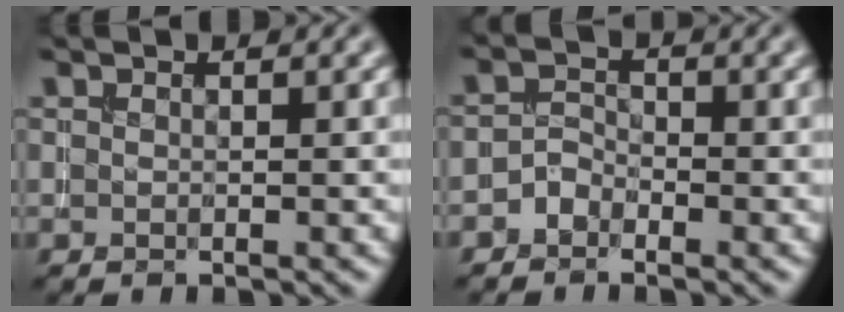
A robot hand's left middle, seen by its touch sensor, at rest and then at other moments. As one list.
[{"total": 1.5, "force": [-1.1, 0.9, 0.5], "torque": [-0.007, 0.008, -0.026]}]